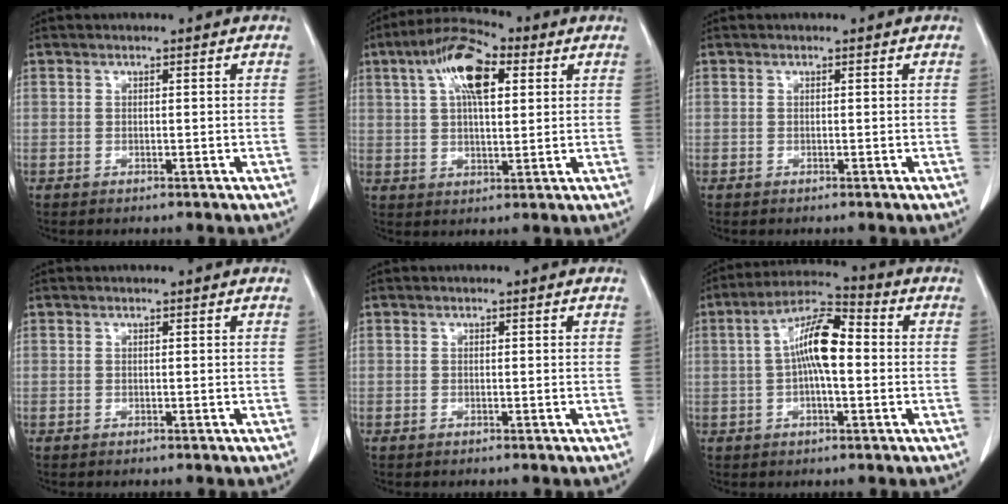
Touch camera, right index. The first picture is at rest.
{"total": 11.1, "force": [4.2, 3.9, 9.5], "torque": [-0.182, 0.026, 0.071]}
{"total": 0.0}
{"total": 0.0}
{"total": 0.0}
{"total": 9.6, "force": [0.4, 2.6, 9.2], "torque": [-0.176, 0.027, -0.001]}